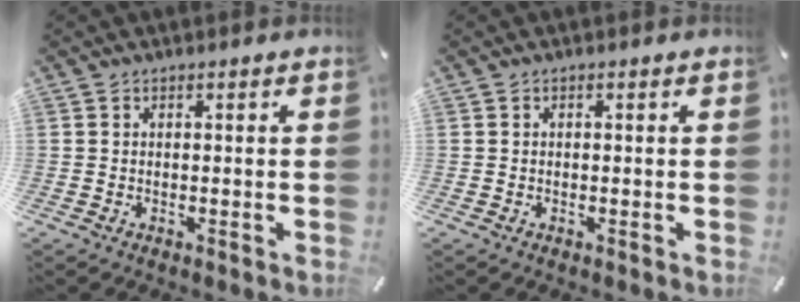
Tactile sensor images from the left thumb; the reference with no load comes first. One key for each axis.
{"total": 0.0}